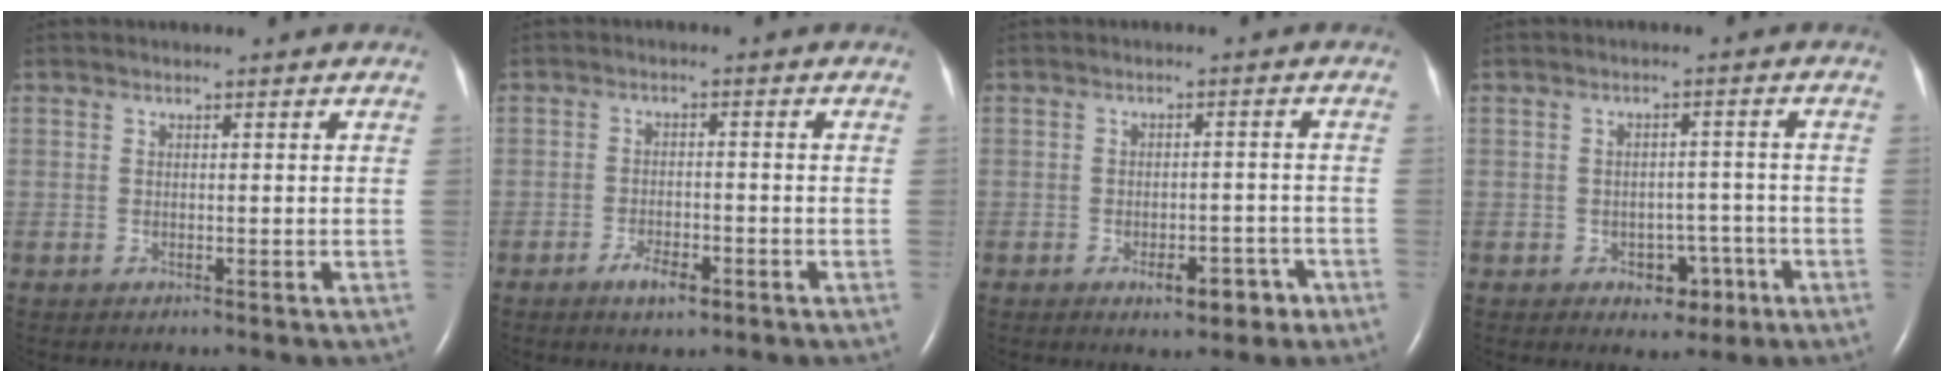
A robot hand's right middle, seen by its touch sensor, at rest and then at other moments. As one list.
[{"total": 3.6, "force": [-2.2, 1.3, 2.5], "torque": [-0.046, 0.002, -0.038]}, {"total": 4.7, "force": [-2.8, 2.2, 3.2], "torque": [-0.032, 0.008, -0.031]}, {"total": 4.6, "force": [-2.3, 3.1, 2.5], "torque": [-0.028, 0.013, -0.024]}]